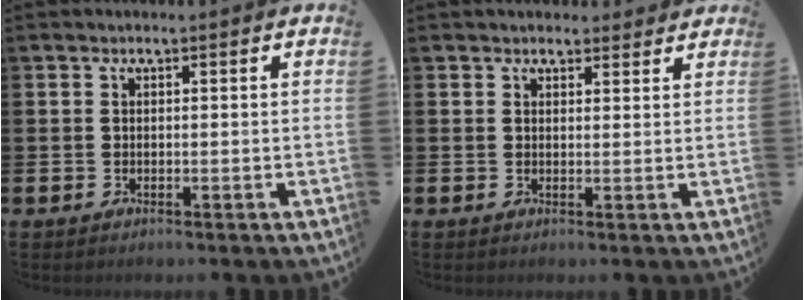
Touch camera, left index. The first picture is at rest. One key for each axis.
{"total": 2.2, "fx": 2.1, "fy": 0.8, "fz": 0.0, "tx": 0.005, "ty": -0.007, "tz": 0.038}